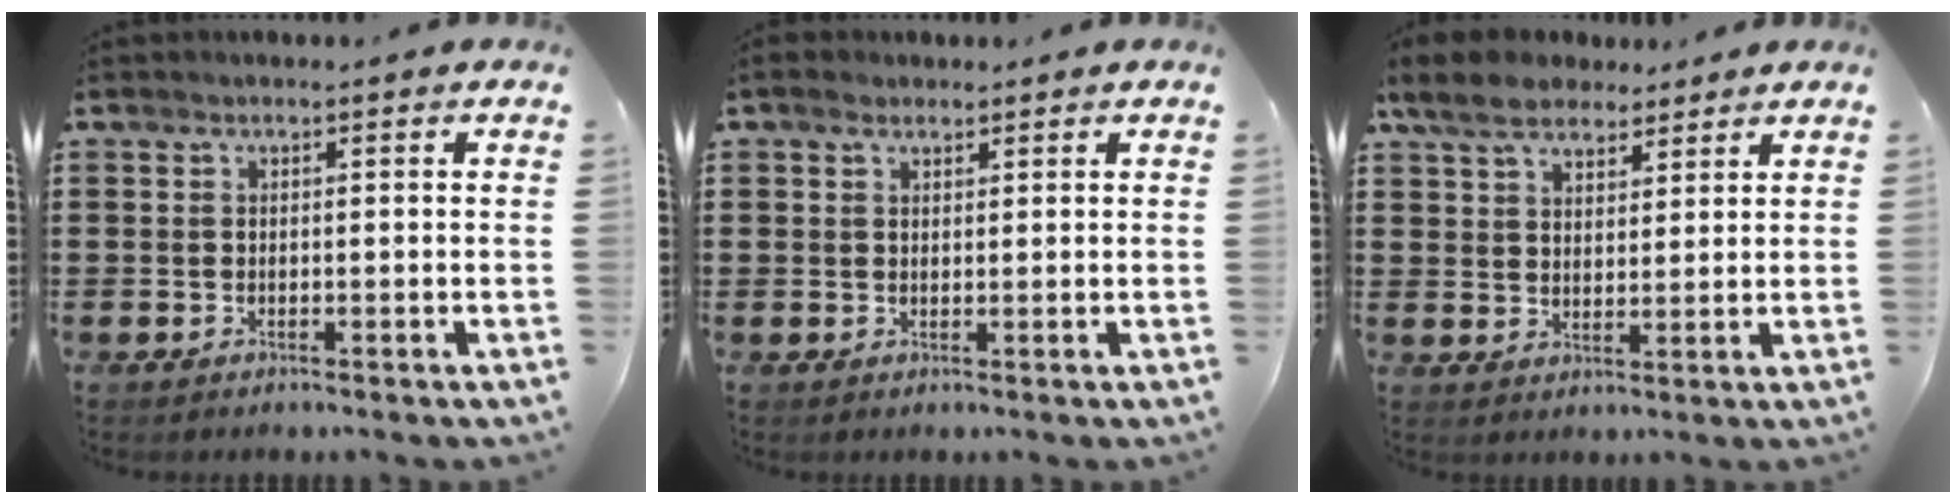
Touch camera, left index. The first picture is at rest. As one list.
[{"total": 1.6, "force": [1.2, 0.7, 0.7], "torque": [-0.016, 0.005, 0.023]}, {"total": 6.6, "force": [5.2, 3.1, 2.5], "torque": [-0.062, -0.005, 0.097]}]